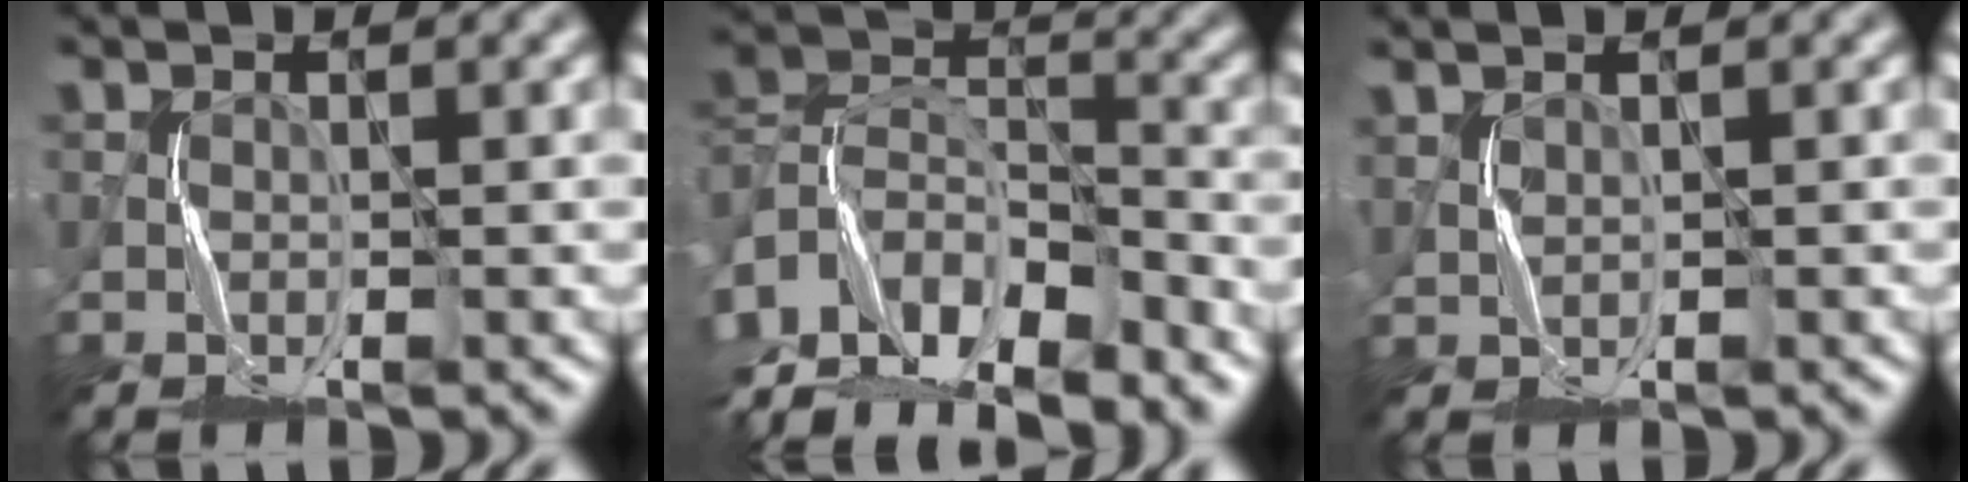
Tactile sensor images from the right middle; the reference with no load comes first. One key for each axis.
{"total": 12.3, "fx": -9.6, "fy": 5.5, "fz": 5.3, "tx": -0.117, "ty": 0.009, "tz": -0.174}
{"total": 1.0, "fx": 0.9, "fy": 0.1, "fz": -0.5, "tx": 0.004, "ty": 0.000, "tz": 0.021}